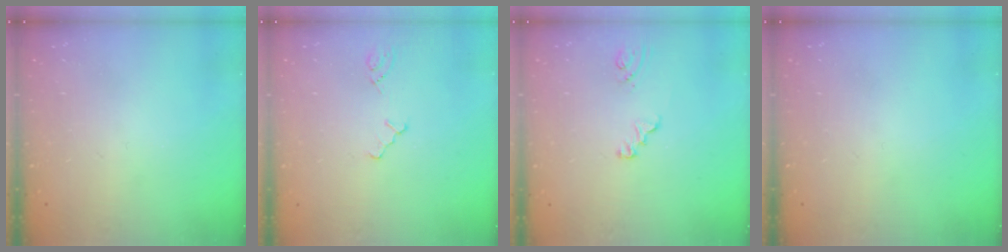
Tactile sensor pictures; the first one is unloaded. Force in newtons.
{"total": 2.2, "press": 2.2, "slide": 0.4}
{"total": 2.3, "press": 2.3, "slide": 0.2}
{"total": 0.0}